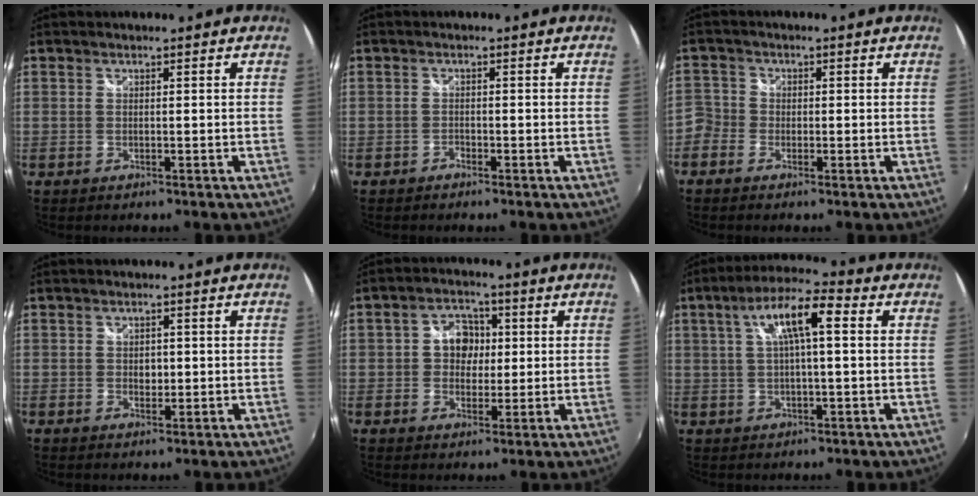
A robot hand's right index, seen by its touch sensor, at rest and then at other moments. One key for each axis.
{"total": 1.0, "fx": -0.9, "fy": 0.5, "fz": 0.1, "tx": -0.004, "ty": 0.000, "tz": -0.018}
{"total": 5.3, "fx": -2.4, "fy": 4.6, "fz": 1.0, "tx": -0.038, "ty": 0.012, "tz": -0.063}
{"total": 1.9, "fx": -0.1, "fy": 1.6, "fz": 1.1, "tx": -0.016, "ty": 0.001, "tz": -0.001}
{"total": 6.2, "fx": 0.5, "fy": 5.3, "fz": 3.2, "tx": -0.052, "ty": 0.018, "tz": 0.007}
{"total": 9.6, "fx": 2.5, "fy": 2.2, "fz": 9.0, "tx": -0.161, "ty": 0.022, "tz": 0.042}